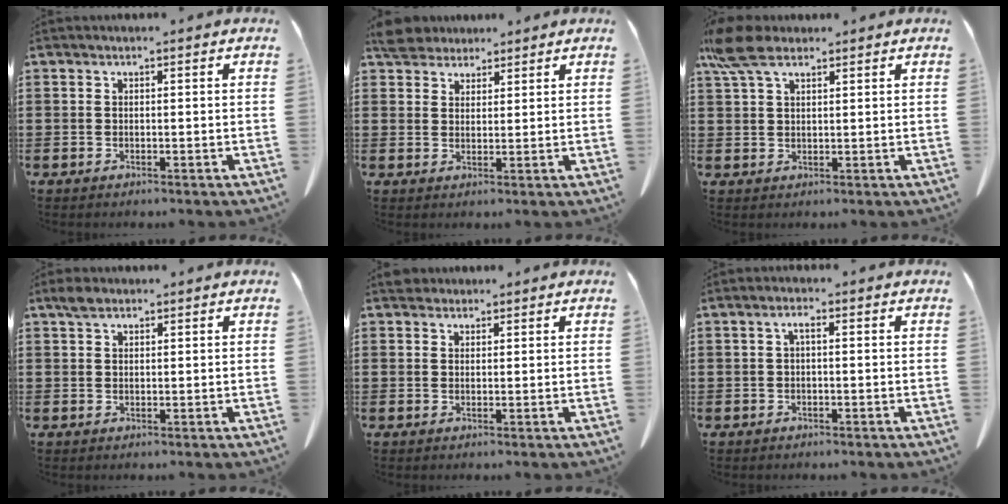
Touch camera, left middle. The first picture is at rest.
{"total": 4.3, "force": [3.9, 1.5, 0.7], "torque": [-0.022, -0.004, 0.076]}
{"total": 6.4, "force": [4.0, 2.6, 4.3], "torque": [-0.109, -0.003, 0.072]}
{"total": 2.0, "force": [1.4, 0.9, 1.1], "torque": [-0.027, 0.004, 0.026]}
{"total": 2.1, "force": [1.7, 1.0, 0.4], "torque": [-0.006, 0.001, 0.033]}
{"total": 1.6, "force": [-0.2, 0.3, 1.5], "torque": [-0.030, 0.002, -0.005]}